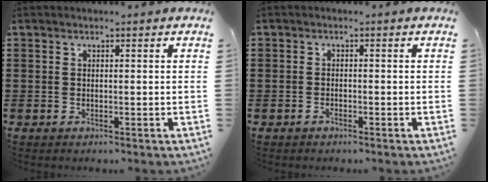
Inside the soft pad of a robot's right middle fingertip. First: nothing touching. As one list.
[{"total": 1.0, "force": [-0.9, 0.5, 0.2], "torque": [-0.005, 0.001, -0.019]}]